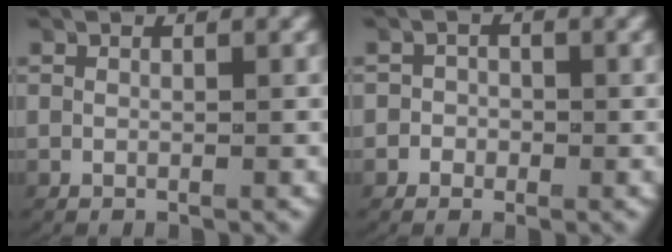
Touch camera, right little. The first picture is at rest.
{"total": 1.5, "force": [-0.9, 1.1, 0.0], "torque": [0.004, 0.000, -0.022]}